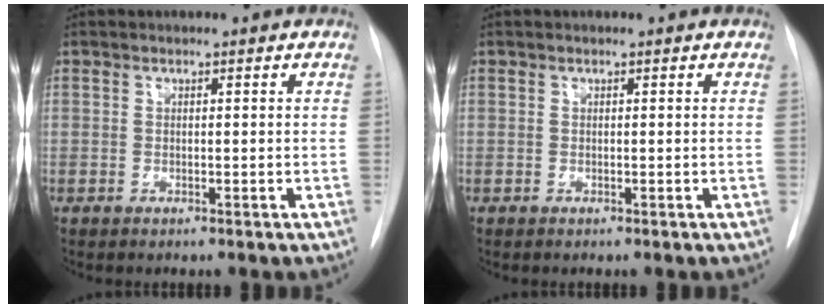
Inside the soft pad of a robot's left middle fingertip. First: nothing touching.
{"total": 0.0}